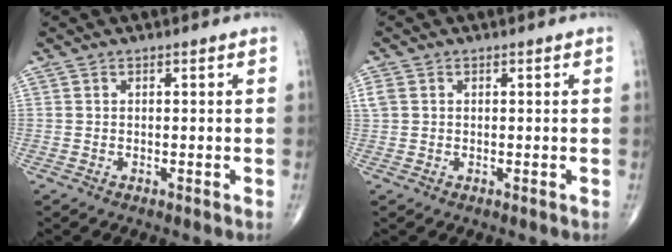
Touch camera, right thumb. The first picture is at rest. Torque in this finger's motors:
{"motor_torque": [0.02, -0.05, 0.23, 0.15, 0.00]}